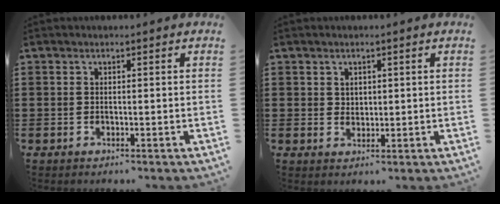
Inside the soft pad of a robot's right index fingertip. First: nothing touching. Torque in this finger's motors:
{"motor_torque": [-0.49, 0.72, -0.05, -0.01]}